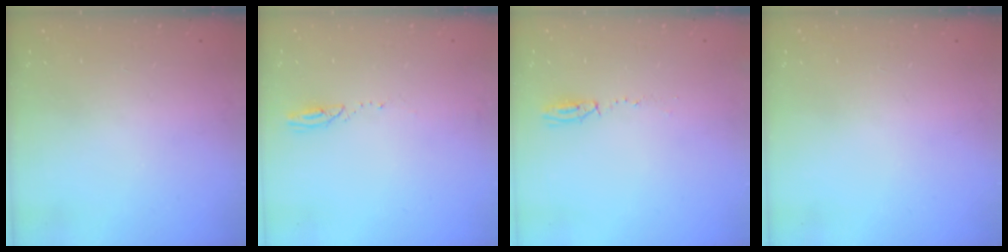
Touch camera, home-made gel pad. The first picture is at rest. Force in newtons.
{"total": 2.4, "press": 2.4, "slide": 0.3}
{"total": 3.9, "press": 3.8, "slide": 0.9}
{"total": 0.0}